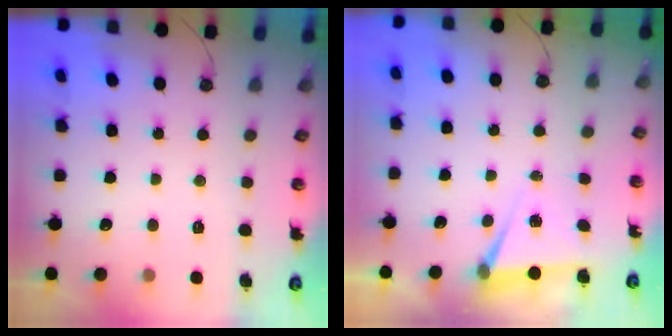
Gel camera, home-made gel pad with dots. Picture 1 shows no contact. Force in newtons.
{"total": 5.2, "press": 2.6, "slide": 4.5}